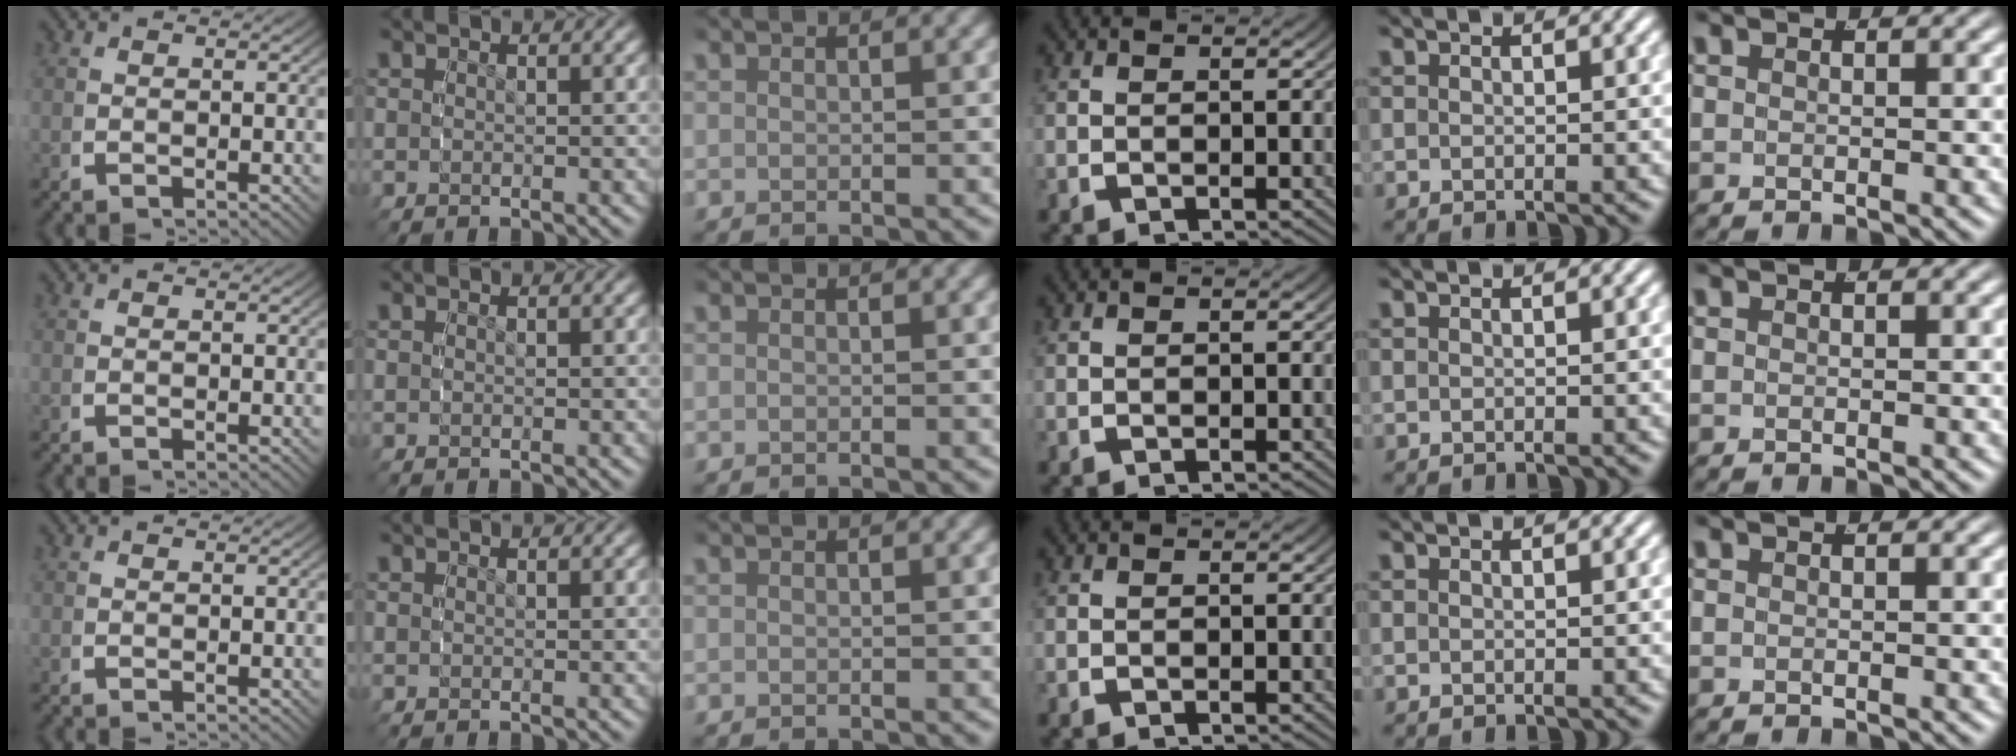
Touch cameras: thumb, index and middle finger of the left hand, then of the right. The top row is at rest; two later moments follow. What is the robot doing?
{"motion": "reach", "object": "stress ball aka squeeze ball"}